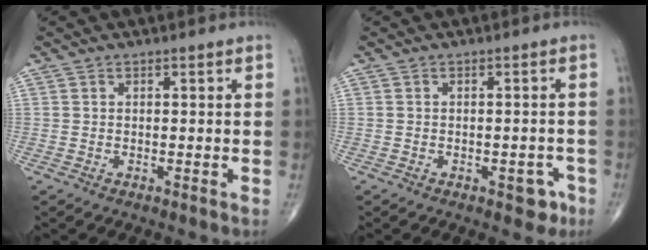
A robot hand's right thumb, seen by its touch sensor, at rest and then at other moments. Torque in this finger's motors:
{"motor_torque": [3.24, 1.77, 1.03, -1.19, 0.56]}